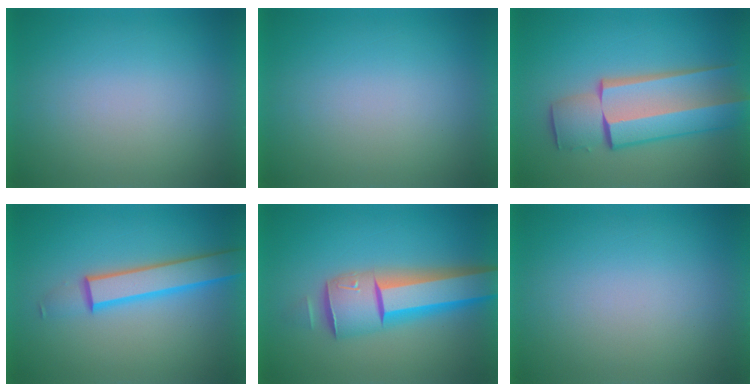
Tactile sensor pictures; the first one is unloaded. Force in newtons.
{"total": 0.0}
{"total": 7.5}
{"total": 4.7}
{"total": 7.4}
{"total": 1.3}